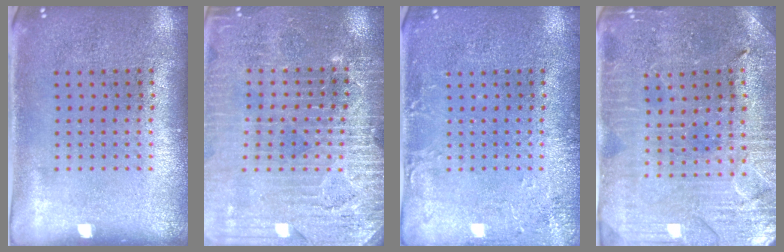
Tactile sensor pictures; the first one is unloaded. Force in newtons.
{"total": 3.3, "press": 3.3, "slide": 0.2}
{"total": 2.2, "press": 2.2, "slide": 0.3}
{"total": 1.8, "press": 1.8, "slide": 0.4}